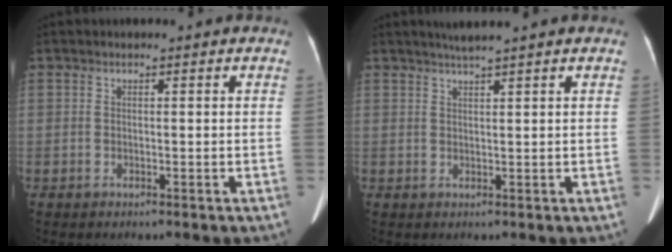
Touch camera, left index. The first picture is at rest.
{"total": 2.8, "force": [2.4, -0.7, 1.4], "torque": [-0.020, 0.009, 0.043]}